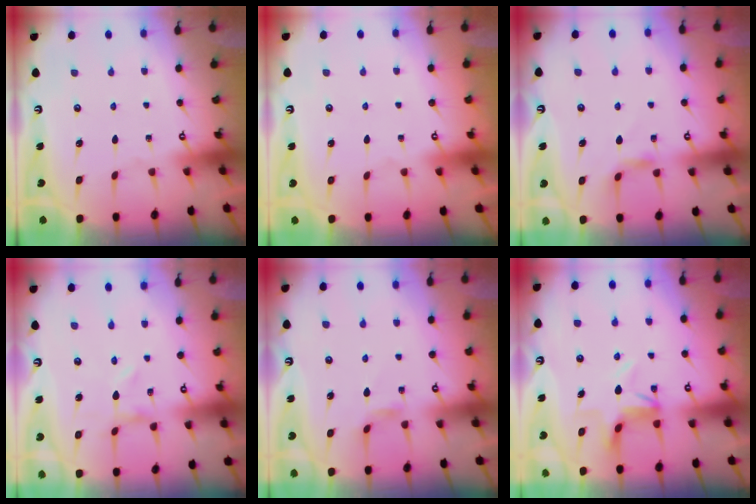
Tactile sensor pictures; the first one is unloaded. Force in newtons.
{"total": 1.6, "press": 1.6, "slide": 0.2}
{"total": 4.4, "press": 4.3, "slide": 0.6}
{"total": 0.0}
{"total": 2.3, "press": 2.3, "slide": 0.4}
{"total": 4.1, "press": 4.1, "slide": 0.3}